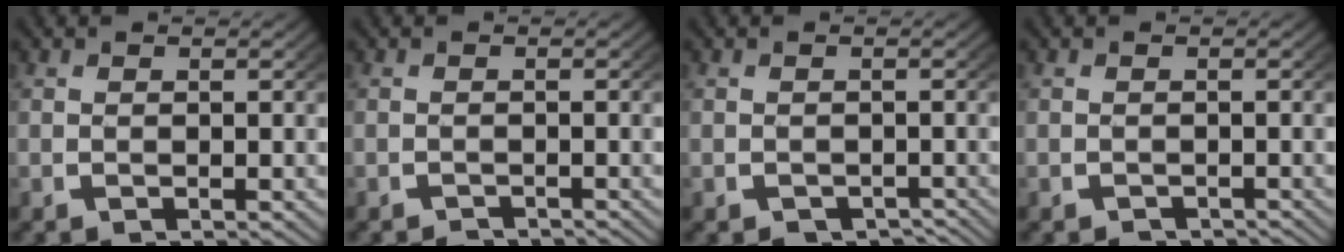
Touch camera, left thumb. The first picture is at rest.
{"total": 1.4, "force": [-1.4, 0.2, 0.1], "torque": [0.001, -0.008, -0.022]}
{"total": 2.9, "force": [-2.3, 1.4, 1.0], "torque": [-0.004, -0.015, -0.030]}
{"total": 1.6, "force": [-1.5, 0.4, 0.2], "torque": [0.002, -0.007, -0.022]}